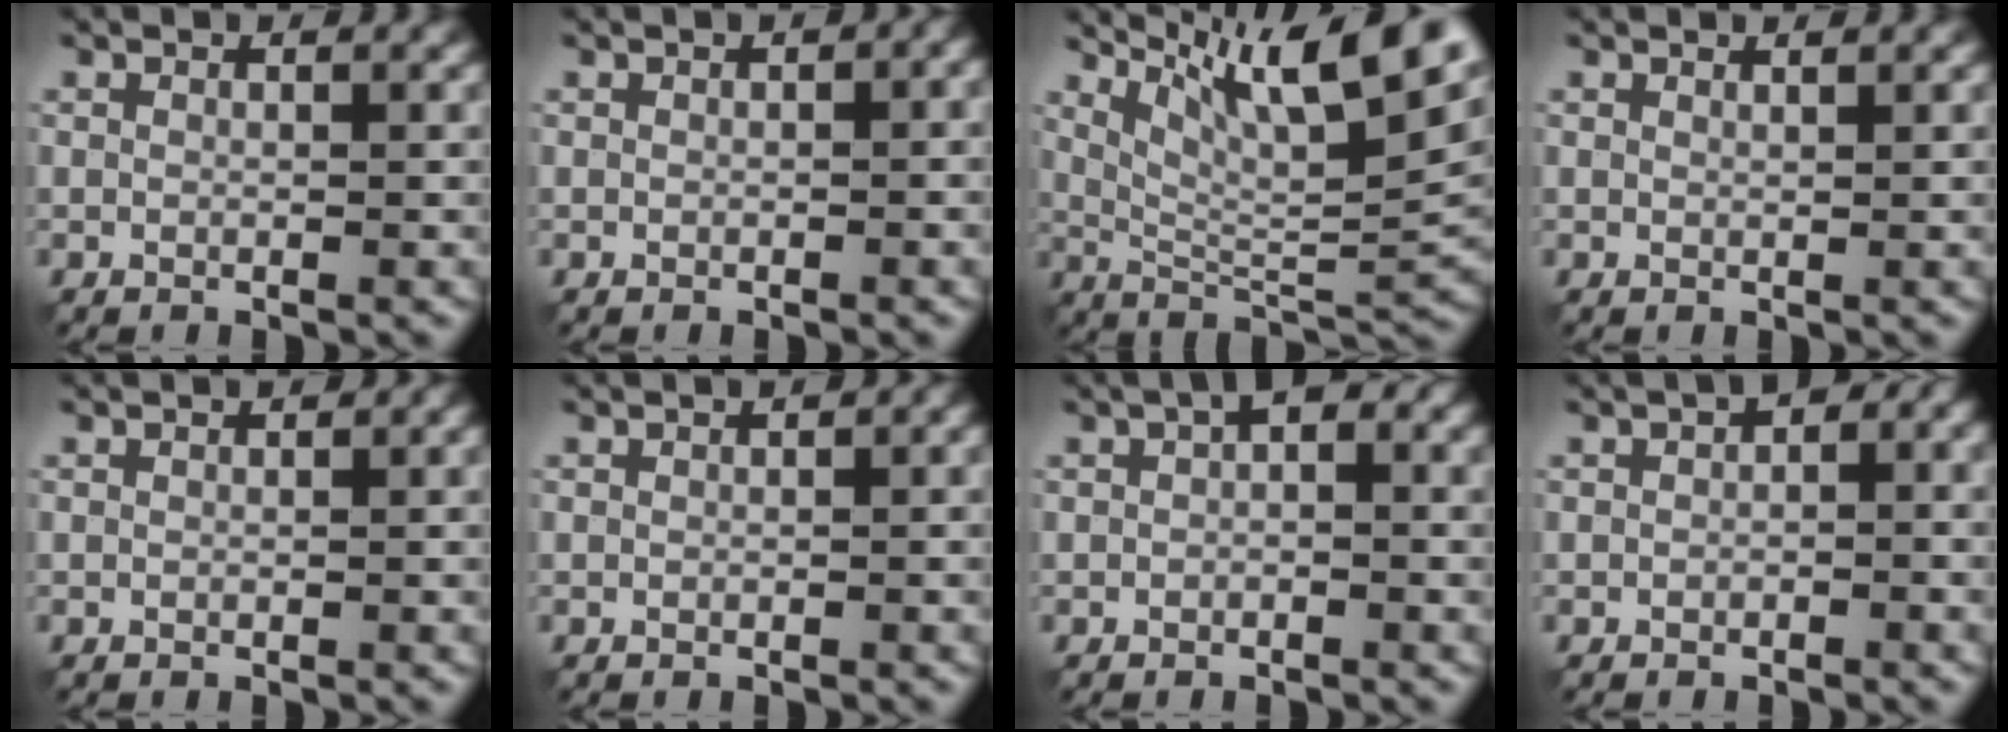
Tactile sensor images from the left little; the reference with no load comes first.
{"total": 2.2, "force": [0.5, 1.1, 1.9], "torque": [-0.022, 0.007, 0.014]}
{"total": 11.3, "force": [6.1, 2.9, 9.1], "torque": [-0.146, 0.005, 0.114]}
{"total": 0.8, "force": [0.7, 0.1, 0.3], "torque": [-0.002, 0.002, 0.007]}
{"total": 1.6, "force": [0.5, 0.9, 1.3], "torque": [-0.009, 0.004, 0.007]}
{"total": 2.1, "force": [0.5, 1.1, 1.7], "torque": [-0.016, 0.006, 0.012]}
{"total": 4.0, "force": [0.7, 2.2, 3.2], "torque": [-0.039, 0.013, 0.006]}
{"total": 6.5, "force": [1.1, 3.8, 5.1], "torque": [-0.062, 0.019, 0.012]}